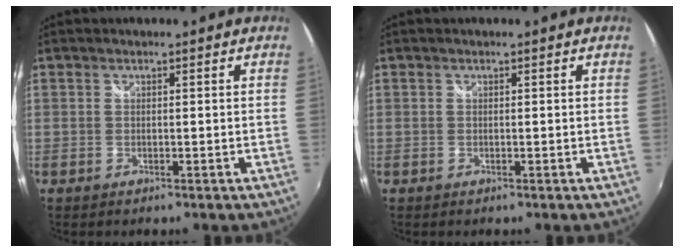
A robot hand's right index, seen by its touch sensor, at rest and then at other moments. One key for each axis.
{"total": 0.0}